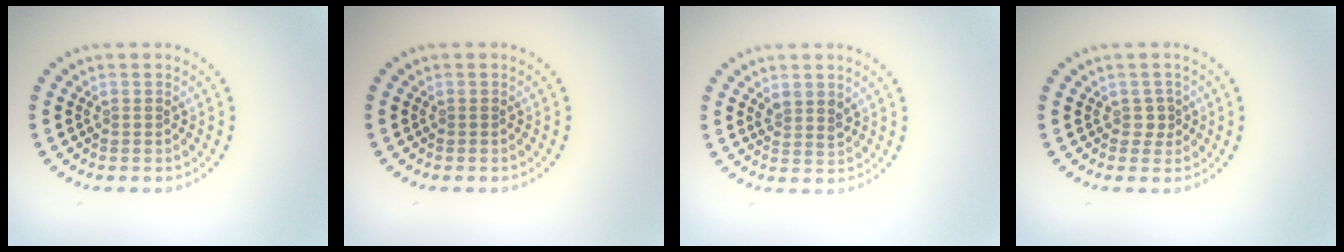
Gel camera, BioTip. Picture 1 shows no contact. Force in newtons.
{"total": 0.0}
{"total": 1.6, "press": 1.3, "slide": 0.8}
{"total": 1.1, "press": 0.9, "slide": 0.6}